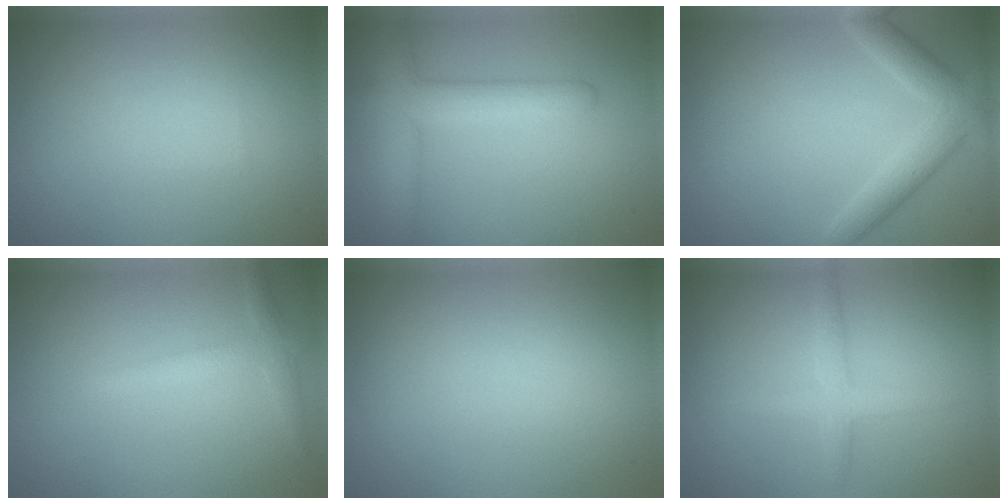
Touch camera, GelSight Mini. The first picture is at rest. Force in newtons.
{"total": 4.9, "press": 4.9, "slide": 0.3}
{"total": 4.1, "press": 4.1, "slide": 0.2}
{"total": 2.4, "press": 2.4, "slide": 0.1}
{"total": 0.0}
{"total": 2.0, "press": 2.0, "slide": 0.1}